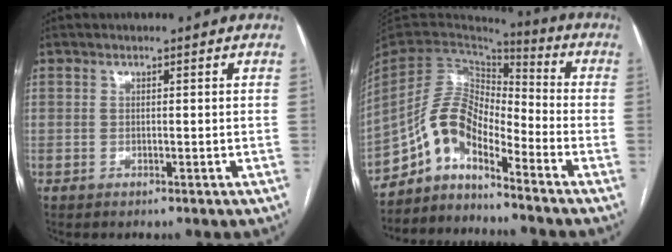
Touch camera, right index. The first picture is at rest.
{"total": 10.3, "force": [-7.8, 3.1, 6.1], "torque": [-0.120, 0.031, -0.146]}